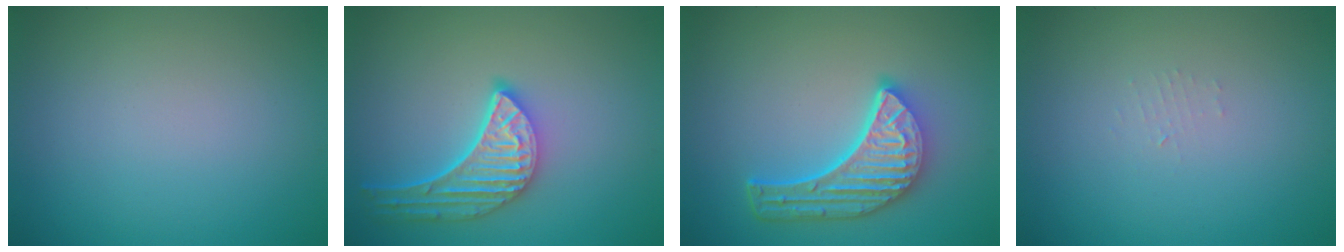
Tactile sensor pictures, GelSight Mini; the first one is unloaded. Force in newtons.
{"total": 5.4, "press": 4.3, "slide": 3.3}
{"total": 5.8, "press": 4.5, "slide": 3.7}
{"total": 0.7, "press": 0.7, "slide": 0.1}